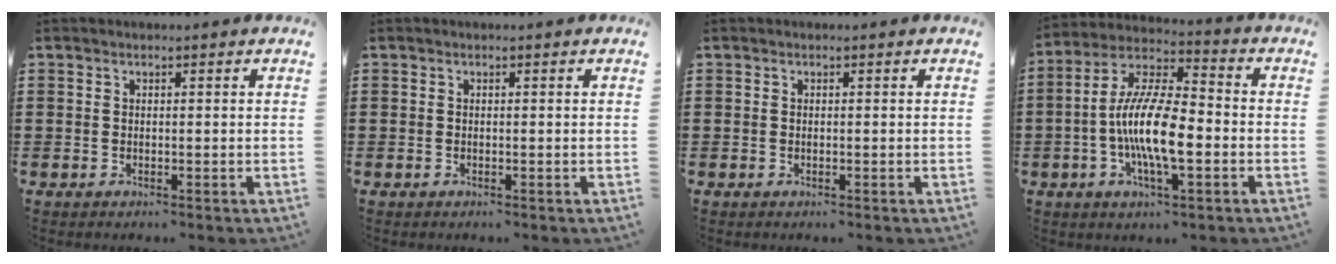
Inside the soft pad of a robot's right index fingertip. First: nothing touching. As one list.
[{"total": 0.0}, {"total": 0.0}, {"total": 12.1, "force": [-2.6, 3.7, 11.2], "torque": [-0.235, -0.010, -0.050]}]